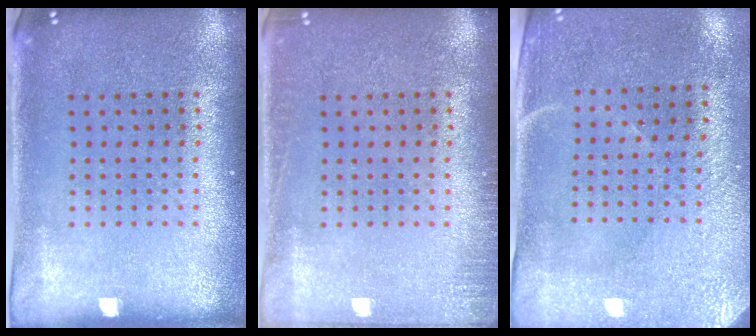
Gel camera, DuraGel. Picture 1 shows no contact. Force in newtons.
{"total": 1.3, "press": 1.3, "slide": 0.3}
{"total": 2.9, "press": 2.5, "slide": 1.4}